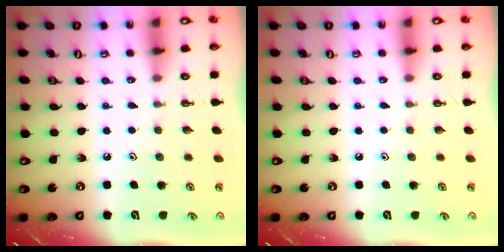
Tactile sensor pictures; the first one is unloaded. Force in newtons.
{"total": 0.0}